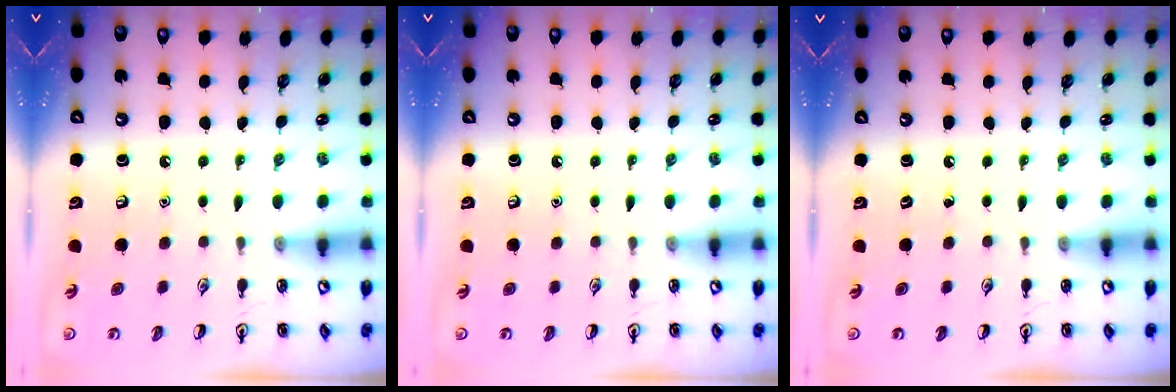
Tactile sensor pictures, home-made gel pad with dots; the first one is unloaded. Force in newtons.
{"total": 0.0}
{"total": 0.0}